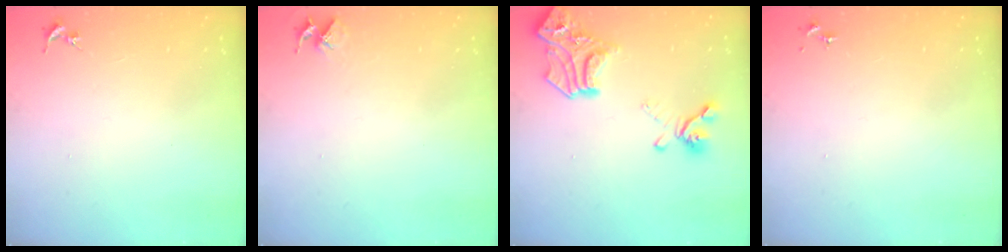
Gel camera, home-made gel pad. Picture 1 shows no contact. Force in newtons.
{"total": 6.6, "press": 6.6, "slide": 0.5}
{"total": 19.5, "press": 19.5, "slide": 0.7}
{"total": 0.0}